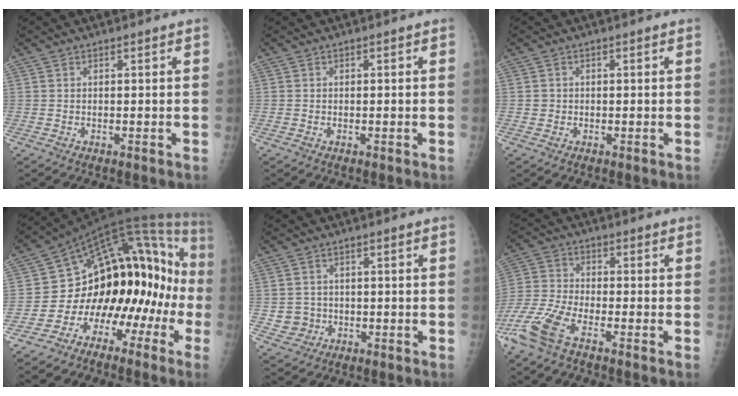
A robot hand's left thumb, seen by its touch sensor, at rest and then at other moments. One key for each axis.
{"total": 0.0}
{"total": 1.2, "fx": -0.3, "fy": 1.2, "fz": -0.1, "tx": 0.005, "ty": 0.004, "tz": -0.003}
{"total": 18.6, "fx": -6.5, "fy": 11.0, "fz": 13.4, "tx": -0.134, "ty": 0.138, "tz": -0.105}
{"total": 3.8, "fx": -0.7, "fy": 3.7, "fz": 0.4, "tx": 0.009, "ty": 0.006, "tz": -0.008}
{"total": 10.9, "fx": -6.8, "fy": 3.8, "fz": 7.6, "tx": -0.186, "ty": 0.007, "tz": -0.143}